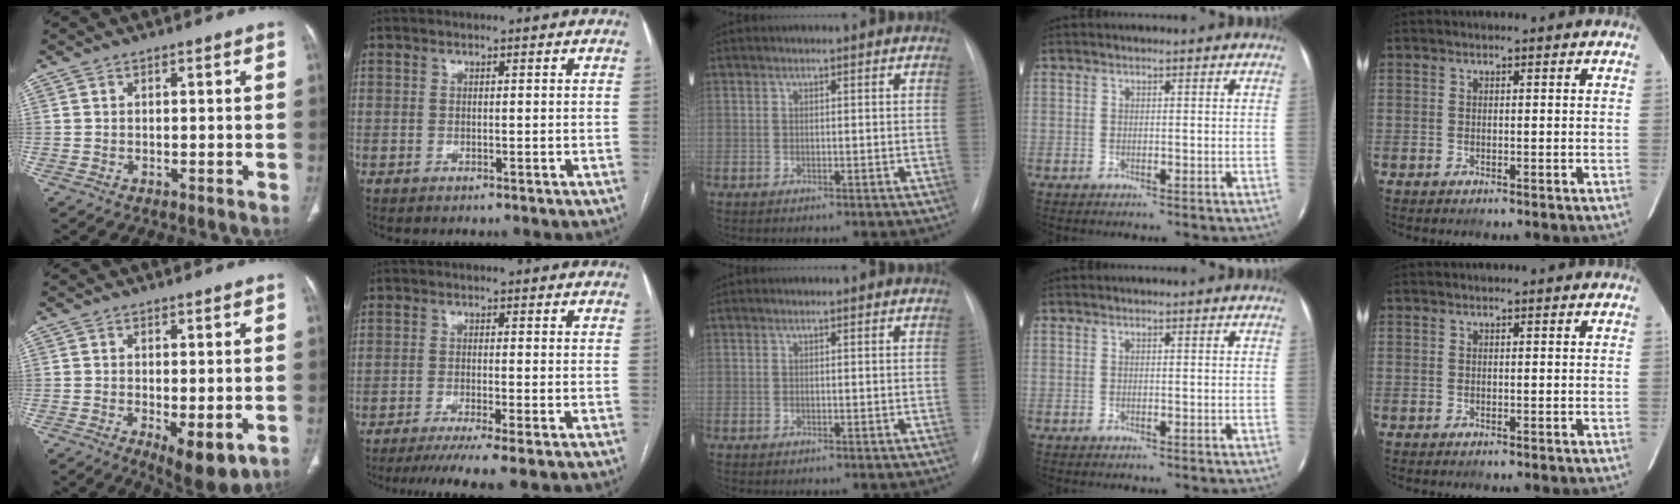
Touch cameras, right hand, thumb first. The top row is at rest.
{"thumb": {"total": 7.9, "force": [-2.3, 3.1, 6.9], "torque": [-0.098, -0.019, -0.025]}, "index": {"total": 7.5, "force": [-5.7, -0.7, 4.8], "torque": [-0.068, -0.017, -0.088]}}